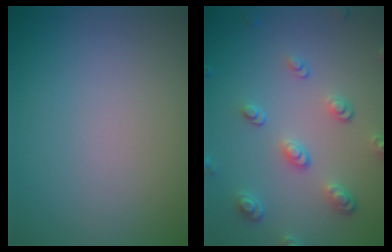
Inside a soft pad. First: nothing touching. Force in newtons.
{"total": 3.6, "press": 2.7, "slide": 2.4}